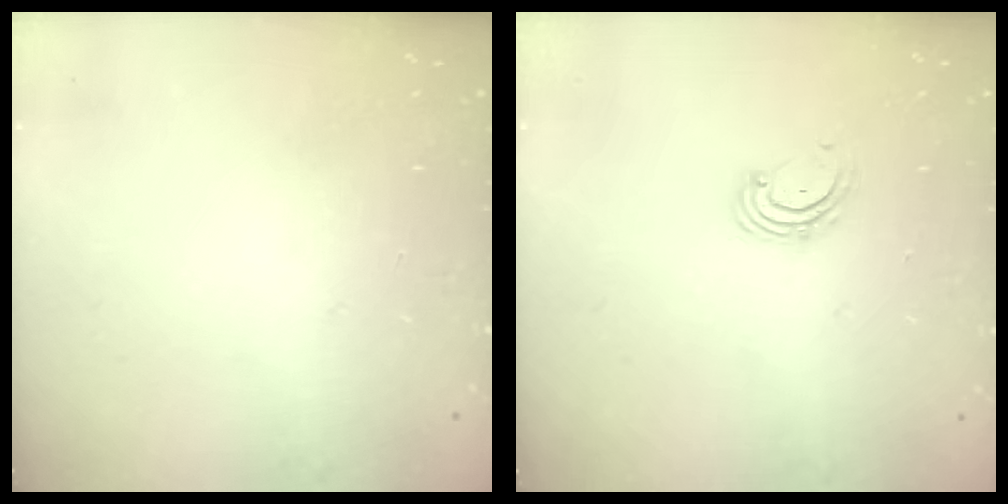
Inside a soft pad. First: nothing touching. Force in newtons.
{"total": 2.5, "press": 2.4, "slide": 0.4}